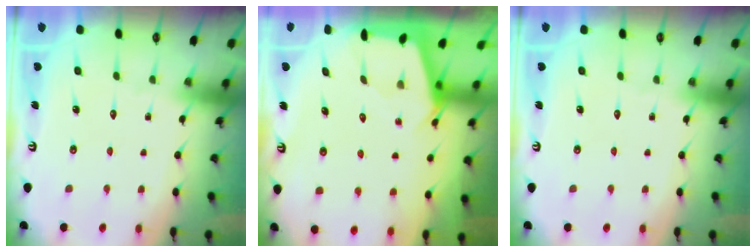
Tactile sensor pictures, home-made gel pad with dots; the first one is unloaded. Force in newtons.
{"total": 2.4, "press": 2.4, "slide": 0.3}
{"total": 0.0}